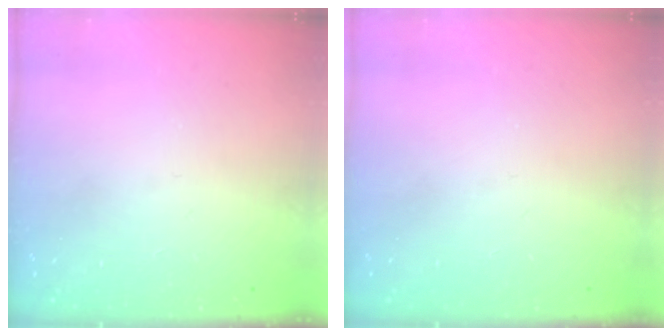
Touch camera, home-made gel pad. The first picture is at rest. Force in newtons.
{"total": 0.0}